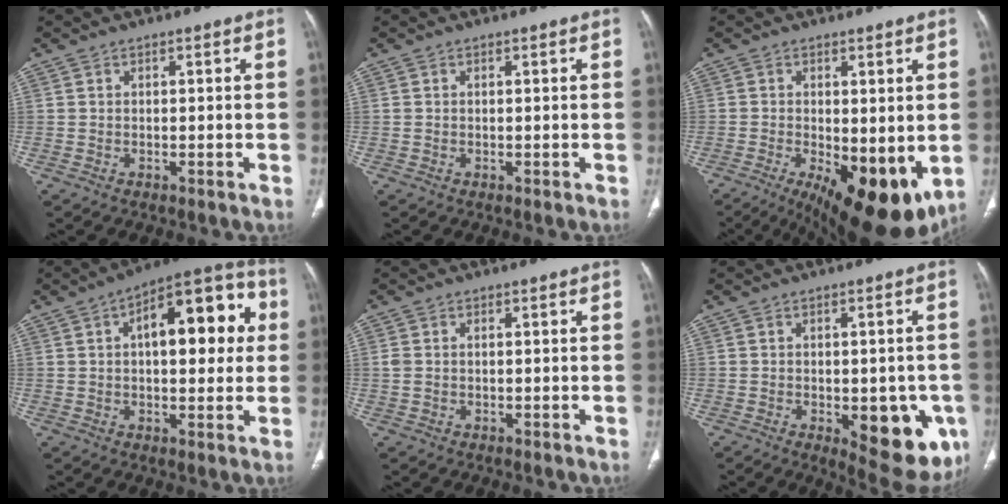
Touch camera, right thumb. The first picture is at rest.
{"total": 0.0}
{"total": 16.7, "force": [-4.6, 7.3, 14.3], "torque": [-0.188, -0.029, -0.049]}
{"total": 18.1, "force": [3.7, 8.5, 15.6], "torque": [-0.169, 0.027, 0.044]}
{"total": 1.7, "force": [0.1, 1.2, 1.3], "torque": [-0.043, 0.010, 0.003]}
{"total": 15.0, "force": [-4.5, 7.1, 12.4], "torque": [-0.123, -0.004, -0.035]}